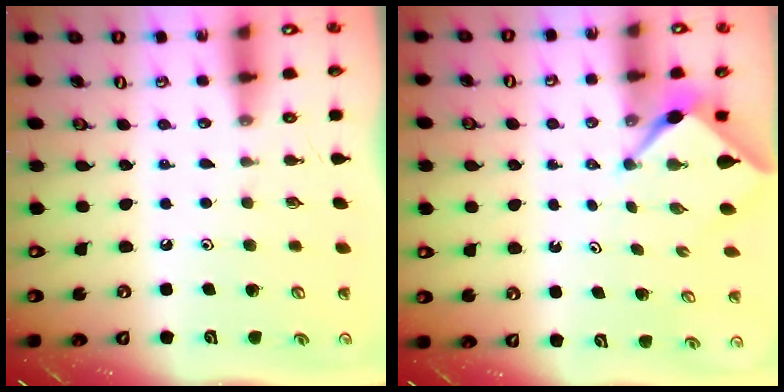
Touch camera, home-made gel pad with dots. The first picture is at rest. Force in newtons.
{"total": 2.3, "press": 2.2, "slide": 0.3}